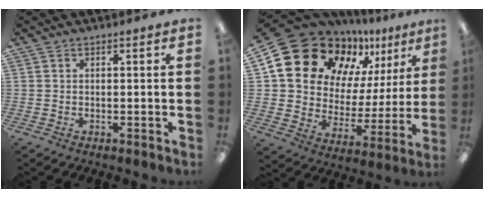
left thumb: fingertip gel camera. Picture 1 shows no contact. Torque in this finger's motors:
{"motor_torque": [0.47, 1.08, 1.40, -1.37, 0.29]}